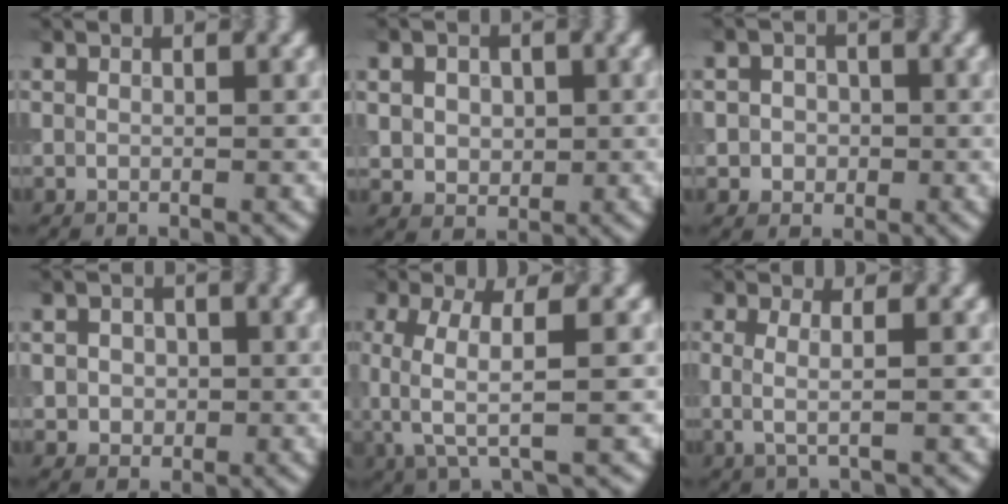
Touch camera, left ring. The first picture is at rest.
{"total": 3.3, "force": [0.6, 2.7, 1.9], "torque": [-0.038, 0.006, 0.003]}
{"total": 2.4, "force": [-0.2, 2.3, 0.8], "torque": [0.010, 0.000, -0.017]}
{"total": 2.5, "force": [0.0, 2.2, 1.2], "torque": [-0.010, 0.001, -0.007]}
{"total": 4.9, "force": [-0.1, 1.5, 4.6], "torque": [-0.099, 0.001, -0.003]}
{"total": 2.2, "force": [0.0, 0.6, 2.1], "torque": [-0.037, -0.003, -0.003]}